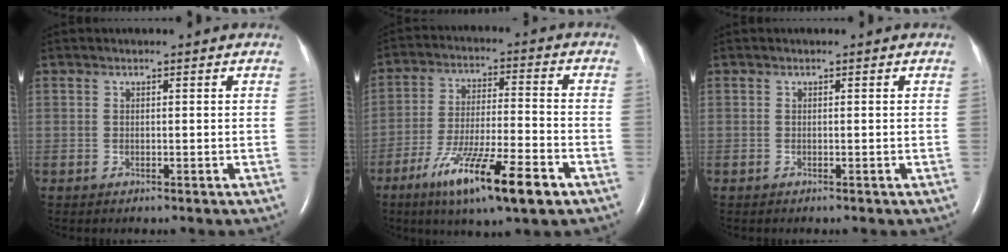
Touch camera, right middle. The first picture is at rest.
{"total": 14.9, "force": [-8.3, 1.6, 12.2], "torque": [-0.215, -0.027, -0.139]}
{"total": 0.0}